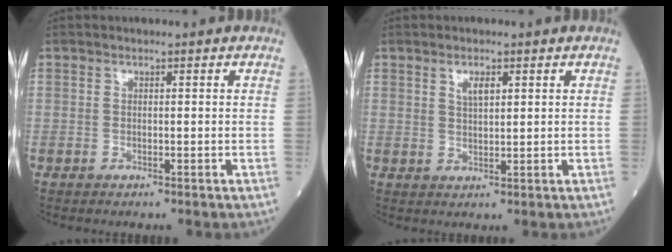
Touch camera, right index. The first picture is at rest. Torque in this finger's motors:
{"motor_torque": [-0.01, 0.02, 0.03, 0.03]}